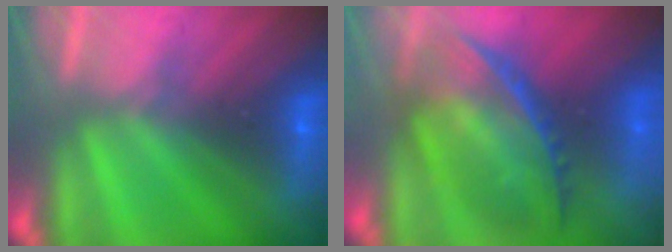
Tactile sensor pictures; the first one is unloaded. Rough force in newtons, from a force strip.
{"total": 7.8}